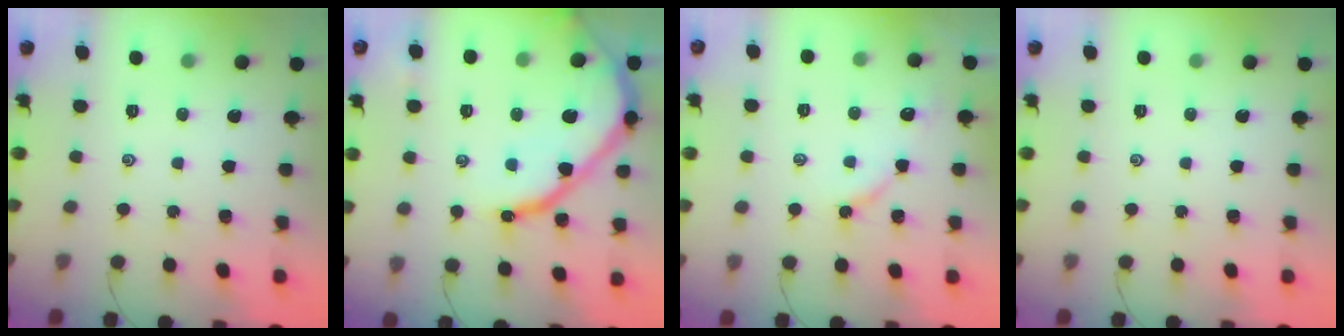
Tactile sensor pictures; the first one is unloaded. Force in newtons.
{"total": 16.4, "press": 16.3, "slide": 1.4}
{"total": 4.6, "press": 4.6, "slide": 0.5}
{"total": 0.0}